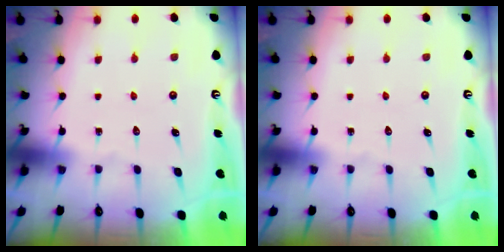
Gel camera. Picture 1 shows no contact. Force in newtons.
{"total": 0.0}